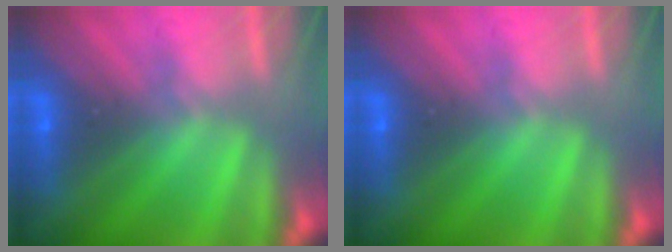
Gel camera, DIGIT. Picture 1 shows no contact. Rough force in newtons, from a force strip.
{"total": 0.0}